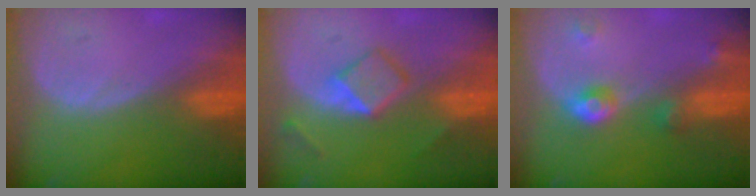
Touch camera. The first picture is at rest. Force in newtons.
{"total": 5.3, "press": 4.6, "slide": 2.7}
{"total": 4.7, "press": 4.3, "slide": 2.0}